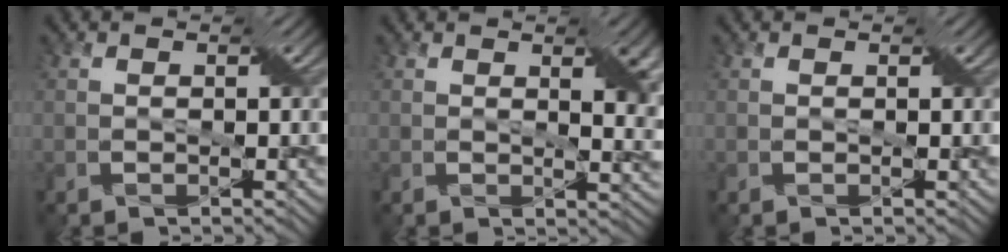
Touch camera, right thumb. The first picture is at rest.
{"total": 5.2, "force": [1.8, 1.9, 4.5], "torque": [-0.065, -0.005, 0.034]}
{"total": 0.0}